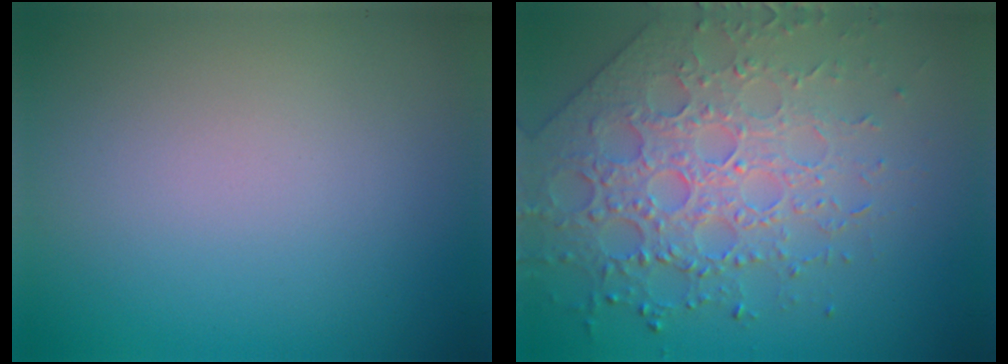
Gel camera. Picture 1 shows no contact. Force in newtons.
{"total": 6.4, "press": 5.3, "slide": 3.6}